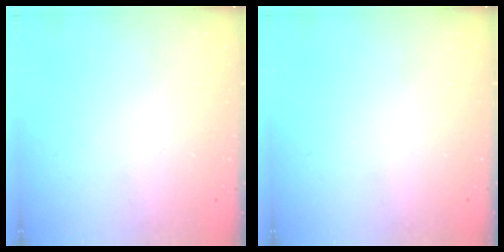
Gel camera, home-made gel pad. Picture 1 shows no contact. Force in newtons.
{"total": 0.0}